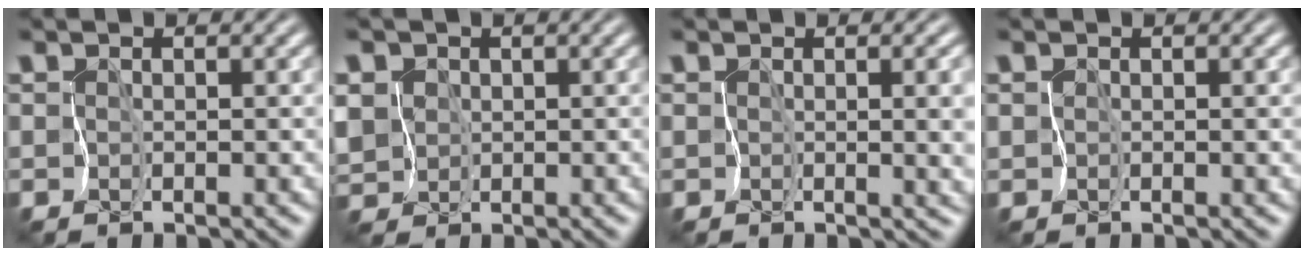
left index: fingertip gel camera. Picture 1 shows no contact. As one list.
[{"total": 3.1, "force": [0.1, 3.0, 0.9], "torque": [-0.039, 0.009, 0.003]}, {"total": 5.5, "force": [0.2, 2.5, 4.9], "torque": [-0.047, -0.013, 0.014]}, {"total": 1.0, "force": [0.1, 0.5, 0.9], "torque": [-0.011, -0.003, 0.001]}]